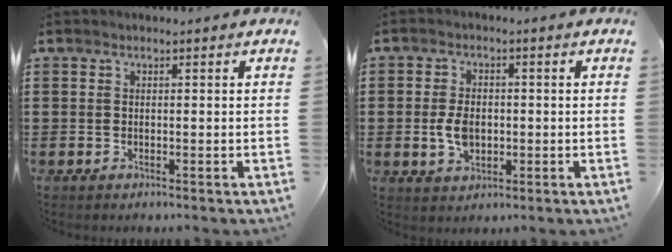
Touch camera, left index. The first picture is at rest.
{"total": 4.9, "force": [-0.4, 3.0, 3.9], "torque": [-0.087, 0.002, -0.009]}